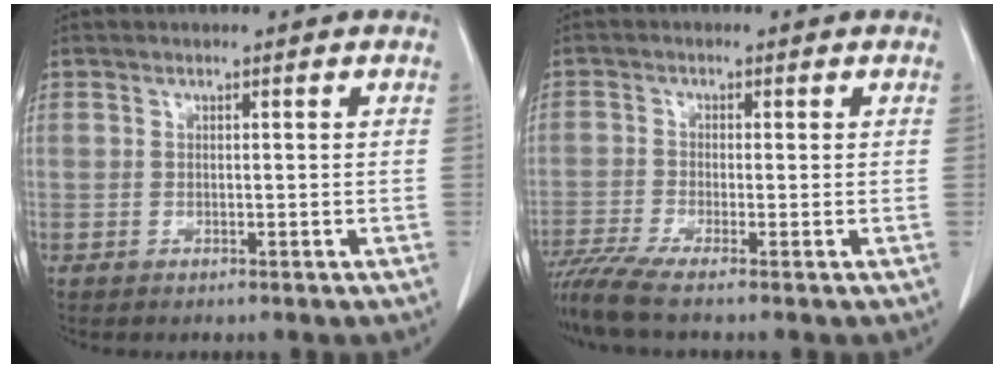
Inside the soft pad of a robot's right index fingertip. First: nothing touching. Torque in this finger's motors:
{"motor_torque": [0.49, -0.50, 0.26, 0.08]}